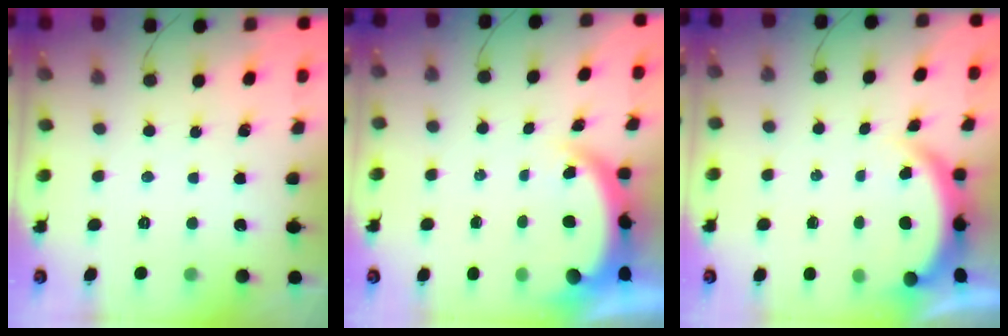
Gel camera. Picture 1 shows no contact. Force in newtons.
{"total": 5.2, "press": 5.1, "slide": 0.5}
{"total": 4.7, "press": 4.7, "slide": 0.7}